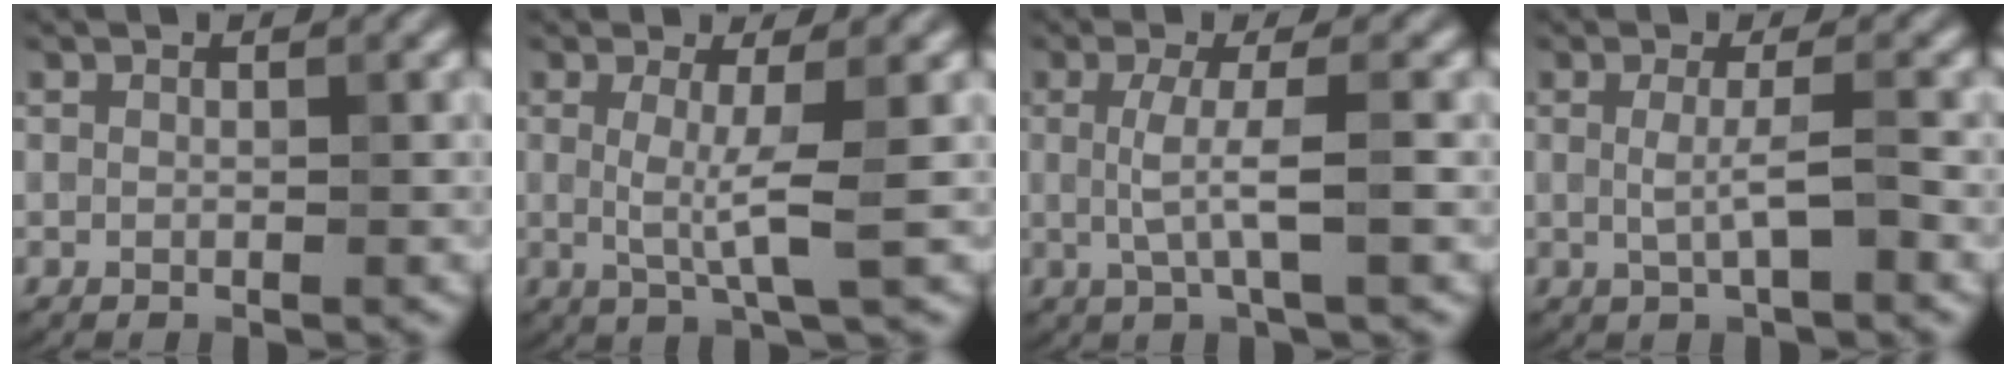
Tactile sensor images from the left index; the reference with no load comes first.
{"total": 3.3, "force": [0.1, 0.5, 3.3], "torque": [-0.063, -0.007, 0.000]}
{"total": 3.5, "force": [0.0, 0.7, 3.4], "torque": [-0.065, -0.001, -0.002]}
{"total": 2.3, "force": [-0.1, 0.3, 2.2], "torque": [-0.047, -0.006, -0.003]}